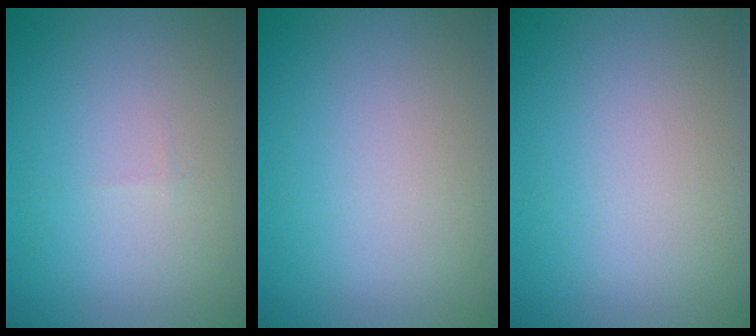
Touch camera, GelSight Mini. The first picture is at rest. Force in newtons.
{"total": 0.0}
{"total": 0.0}